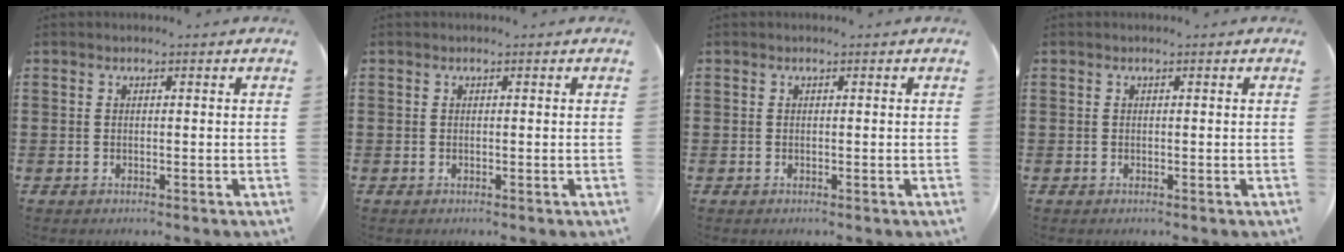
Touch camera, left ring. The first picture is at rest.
{"total": 0.0}
{"total": 0.0}
{"total": 0.0}